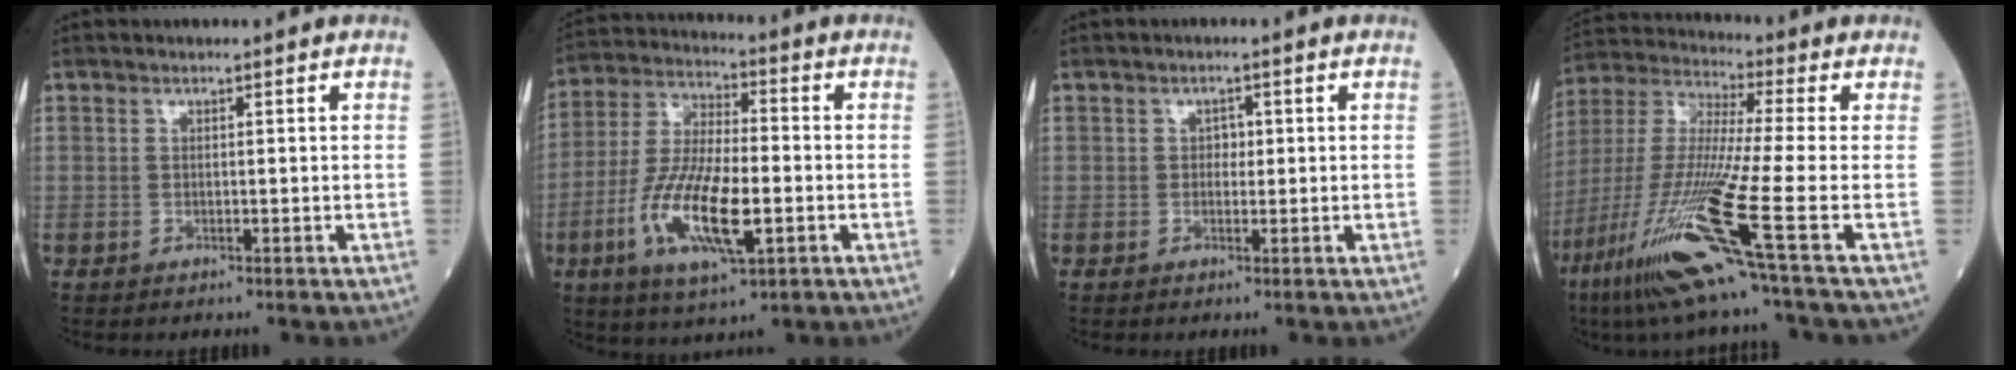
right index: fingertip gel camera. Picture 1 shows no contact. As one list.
[{"total": 14.3, "force": [-4.2, 3.8, 13.2], "torque": [-0.273, -0.012, -0.074]}, {"total": 1.3, "force": [0.2, 1.0, 0.9], "torque": [-0.009, 0.003, 0.004]}, {"total": 19.2, "force": [-9.8, -1.6, 16.5], "torque": [-0.370, -0.052, -0.191]}]